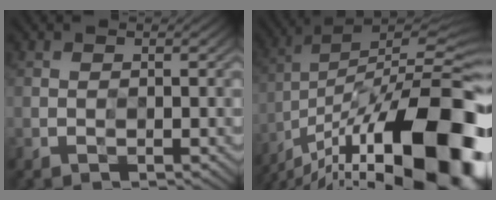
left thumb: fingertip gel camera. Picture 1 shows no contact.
{"total": 20.4, "force": [-13.4, 6.5, 13.8], "torque": [-0.173, 0.013, -0.210]}